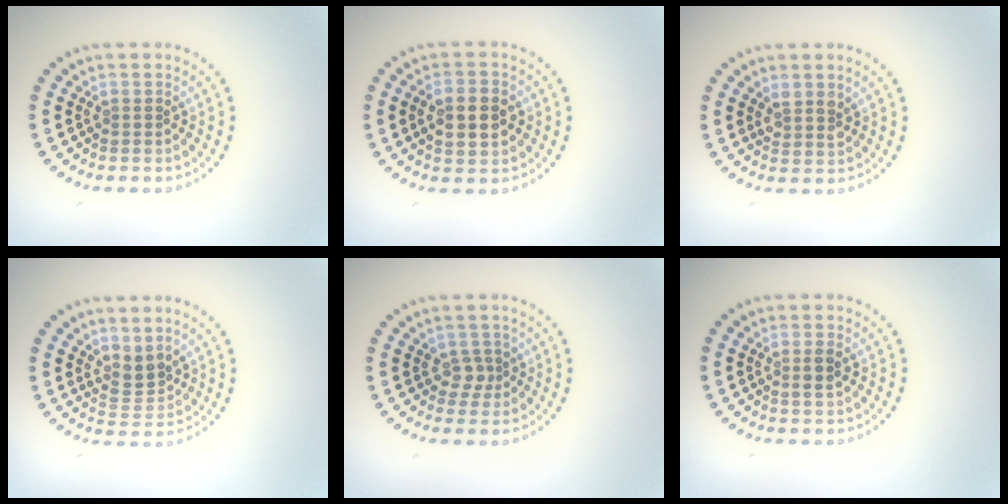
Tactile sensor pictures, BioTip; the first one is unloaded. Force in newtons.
{"total": 4.5, "press": 4.5, "slide": 0.0}
{"total": 1.7, "press": 1.5, "slide": 0.8}
{"total": 2.2, "press": 1.7, "slide": 1.3}
{"total": 1.3, "press": 1.1, "slide": 0.8}
{"total": 1.3, "press": 1.2, "slide": 0.5}